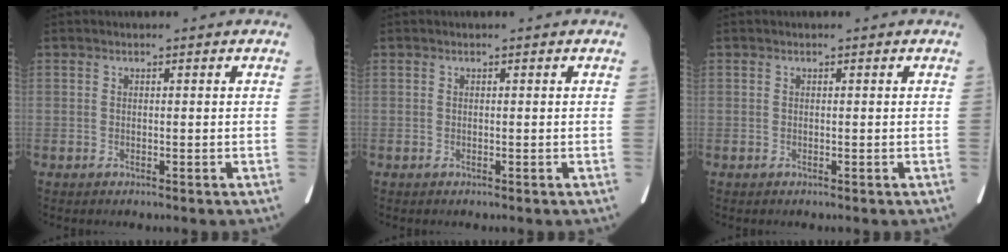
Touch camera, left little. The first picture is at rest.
{"total": 0.0}
{"total": 0.0}